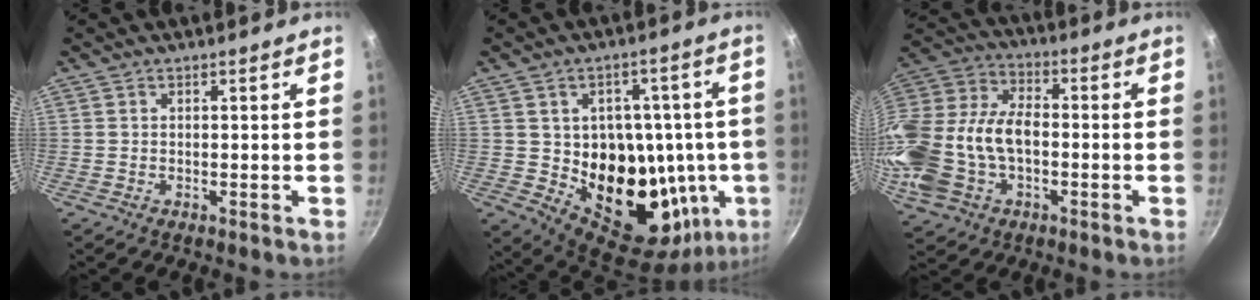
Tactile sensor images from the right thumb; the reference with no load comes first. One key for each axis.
{"total": 22.5, "fx": -1.4, "fy": 15.9, "fz": 15.9, "tx": -0.167, "ty": -0.004, "tz": -0.001}
{"total": 22.8, "fx": -3.6, "fy": 15.2, "fz": 16.7, "tx": -0.361, "ty": 0.039, "tz": -0.069}